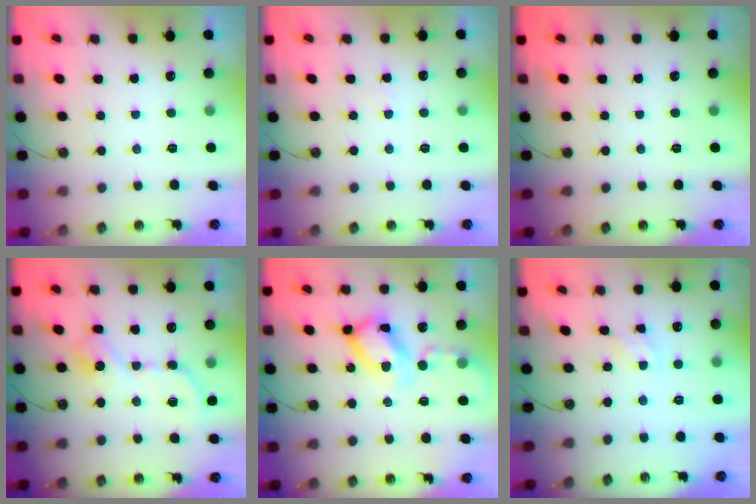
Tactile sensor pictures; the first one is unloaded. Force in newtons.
{"total": 1.9, "press": 1.9, "slide": 0.3}
{"total": 0.0}
{"total": 11.7, "press": 11.7, "slide": 0.4}
{"total": 12.9, "press": 12.9, "slide": 1.2}
{"total": 3.1, "press": 3.1, "slide": 0.4}